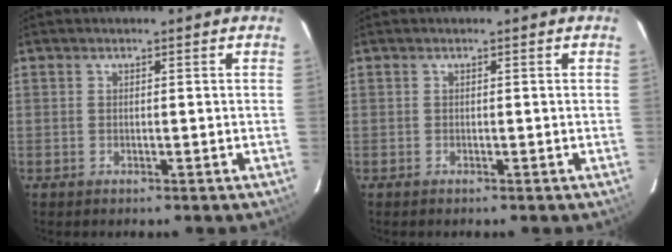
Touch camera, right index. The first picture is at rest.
{"total": 0.0}